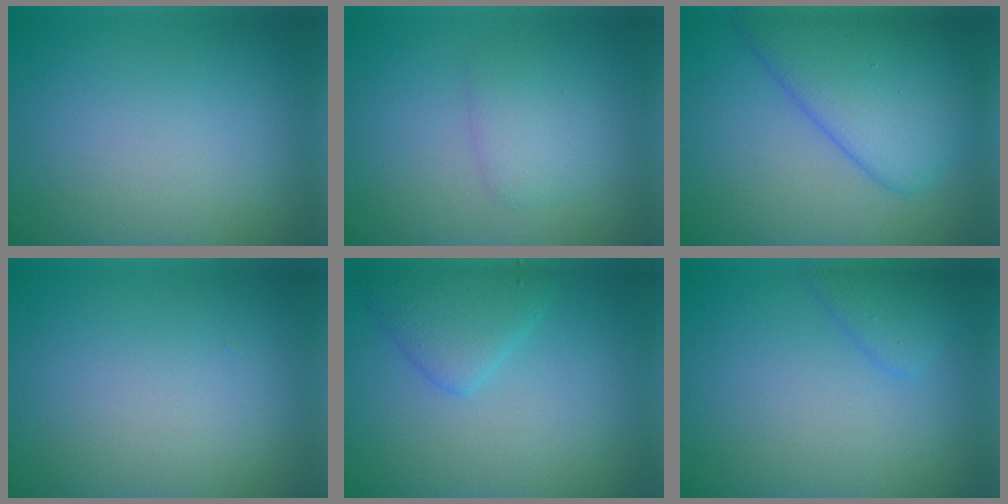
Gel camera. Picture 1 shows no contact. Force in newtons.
{"total": 2.1, "press": 2.1, "slide": 0.1}
{"total": 7.0, "press": 7.0, "slide": 0.3}
{"total": 0.0}
{"total": 2.8, "press": 2.8, "slide": 0.2}
{"total": 1.9, "press": 1.9, "slide": 0.1}